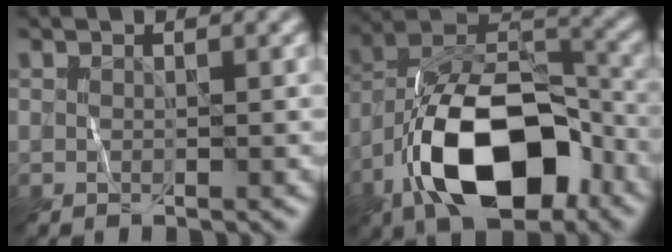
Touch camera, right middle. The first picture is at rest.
{"total": 13.4, "force": [-6.5, 6.7, 9.6], "torque": [-0.168, 0.010, -0.122]}